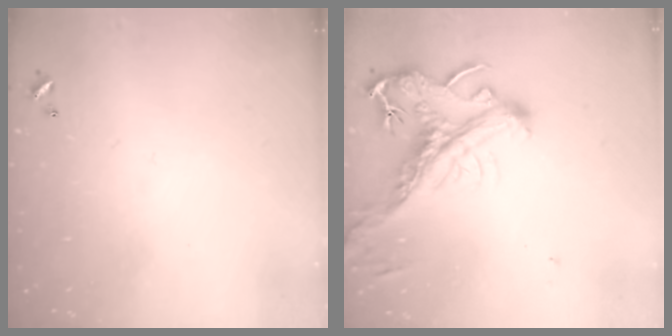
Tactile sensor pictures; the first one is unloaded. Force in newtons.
{"total": 2.6, "press": 2.2, "slide": 1.4}